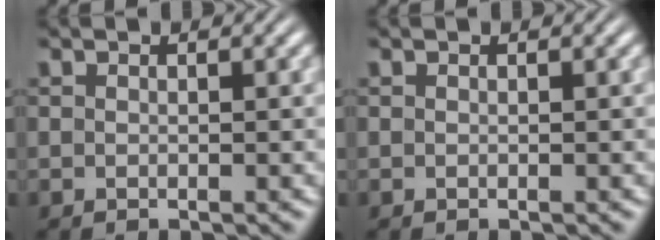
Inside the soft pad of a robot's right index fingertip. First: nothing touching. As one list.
[{"total": 0.0}]